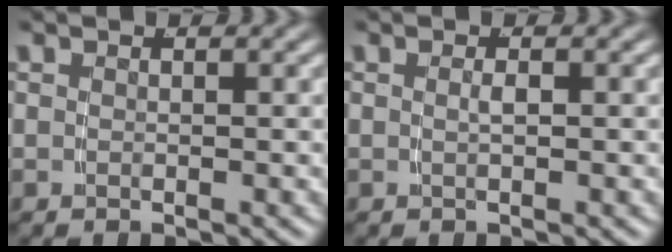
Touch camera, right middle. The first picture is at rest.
{"total": 0.7, "force": [-0.2, -0.4, 0.6], "torque": [-0.015, -0.004, 0.000]}